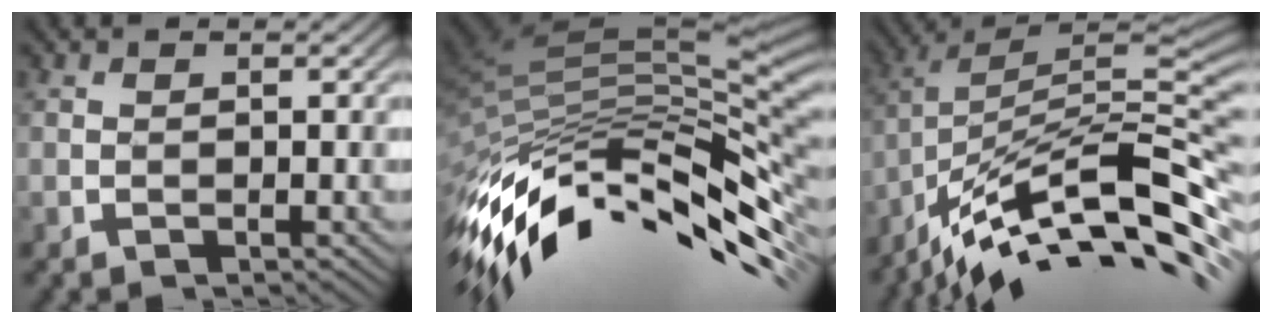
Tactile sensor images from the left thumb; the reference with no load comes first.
{"total": 16.1, "force": [-6.3, 6.0, 13.5], "torque": [-0.298, -0.016, -0.103]}
{"total": 14.2, "force": [-8.5, 3.3, 10.8], "torque": [-0.217, 0.016, -0.145]}